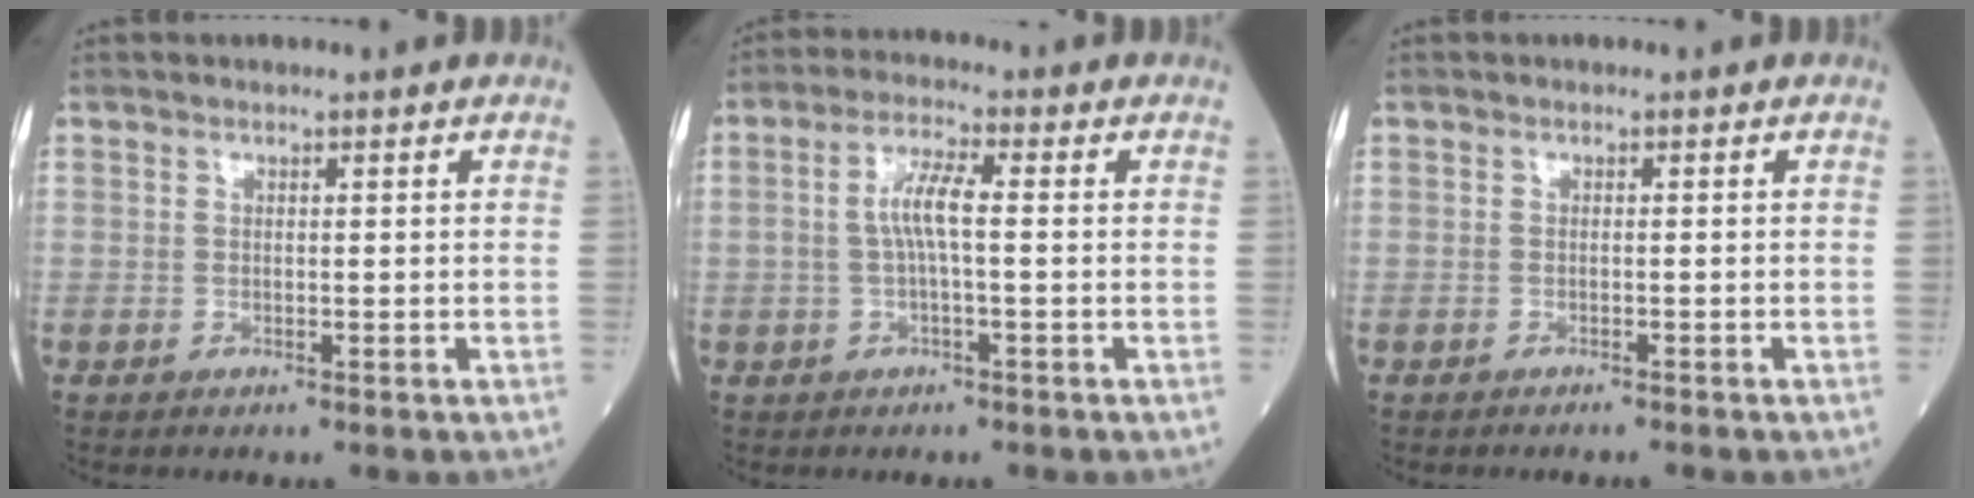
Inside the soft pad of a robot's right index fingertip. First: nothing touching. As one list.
[{"total": 4.9, "force": [0.1, 0.8, 4.8], "torque": [-0.102, 0.012, 0.003]}, {"total": 1.3, "force": [-1.3, -0.2, 0.4], "torque": [-0.006, 0.001, -0.014]}]